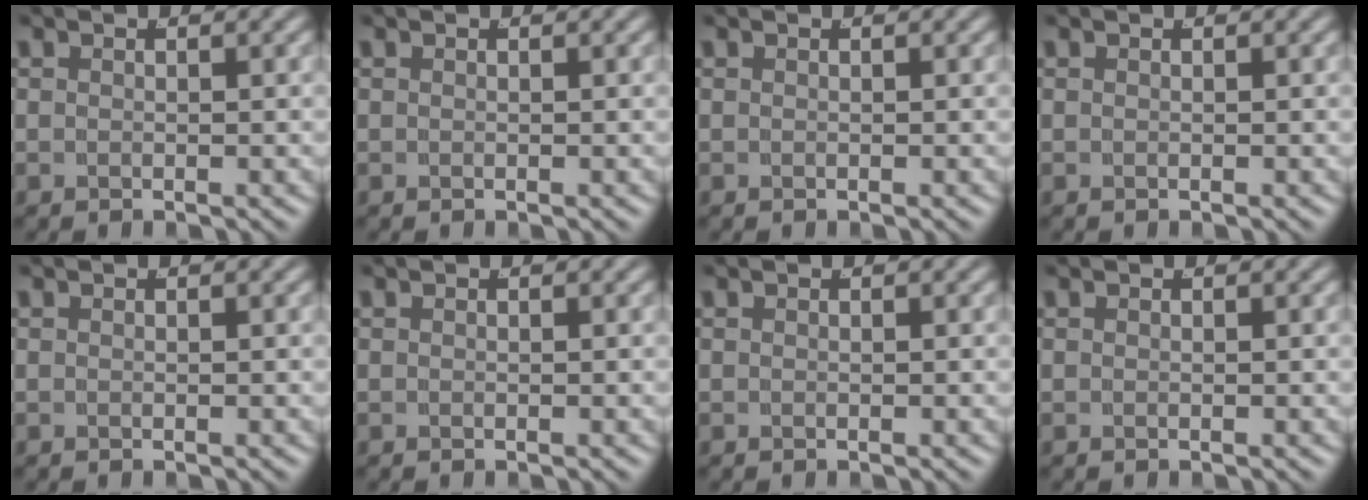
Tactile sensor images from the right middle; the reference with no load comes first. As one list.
[{"total": 0.0}, {"total": 0.0}, {"total": 0.0}, {"total": 0.0}, {"total": 0.0}, {"total": 0.0}, {"total": 0.0}]